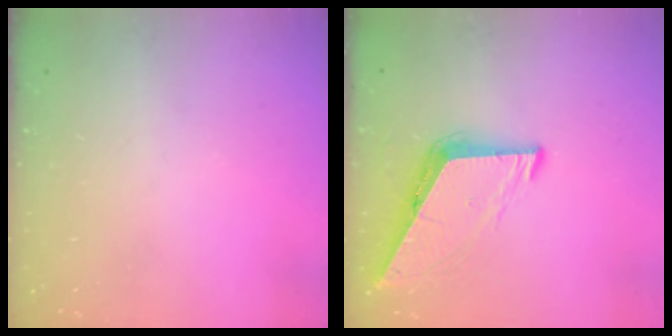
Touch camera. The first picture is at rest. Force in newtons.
{"total": 6.8, "press": 6.8, "slide": 0.4}